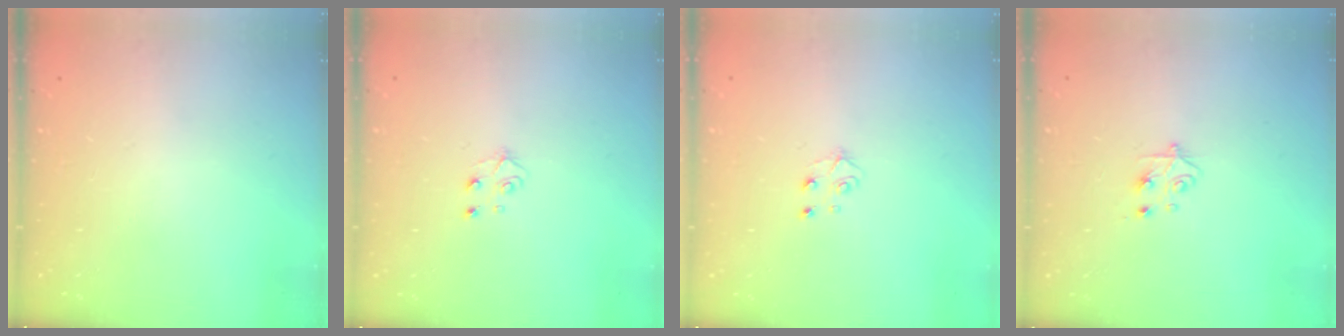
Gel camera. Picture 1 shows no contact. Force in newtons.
{"total": 4.1, "press": 4.0, "slide": 0.5}
{"total": 4.1, "press": 4.0, "slide": 0.5}
{"total": 4.8, "press": 4.8, "slide": 0.6}